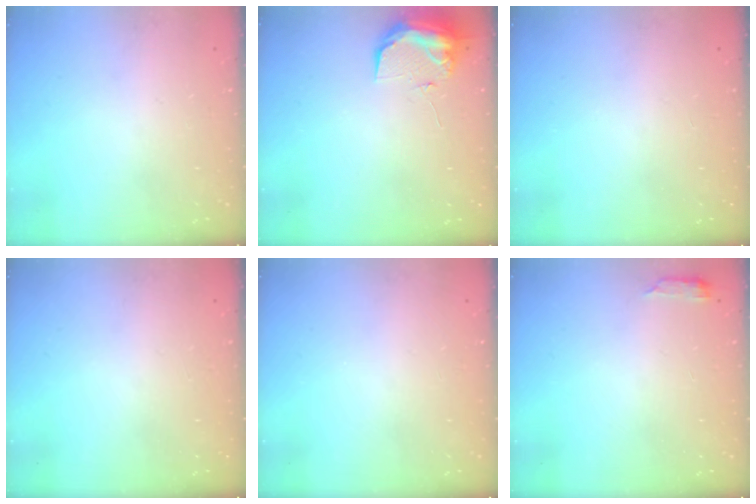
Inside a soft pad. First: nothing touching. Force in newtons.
{"total": 9.4, "press": 9.3, "slide": 1.3}
{"total": 0.0}
{"total": 0.0}
{"total": 2.7, "press": 2.0, "slide": 1.8}
{"total": 2.9, "press": 2.9, "slide": 0.5}